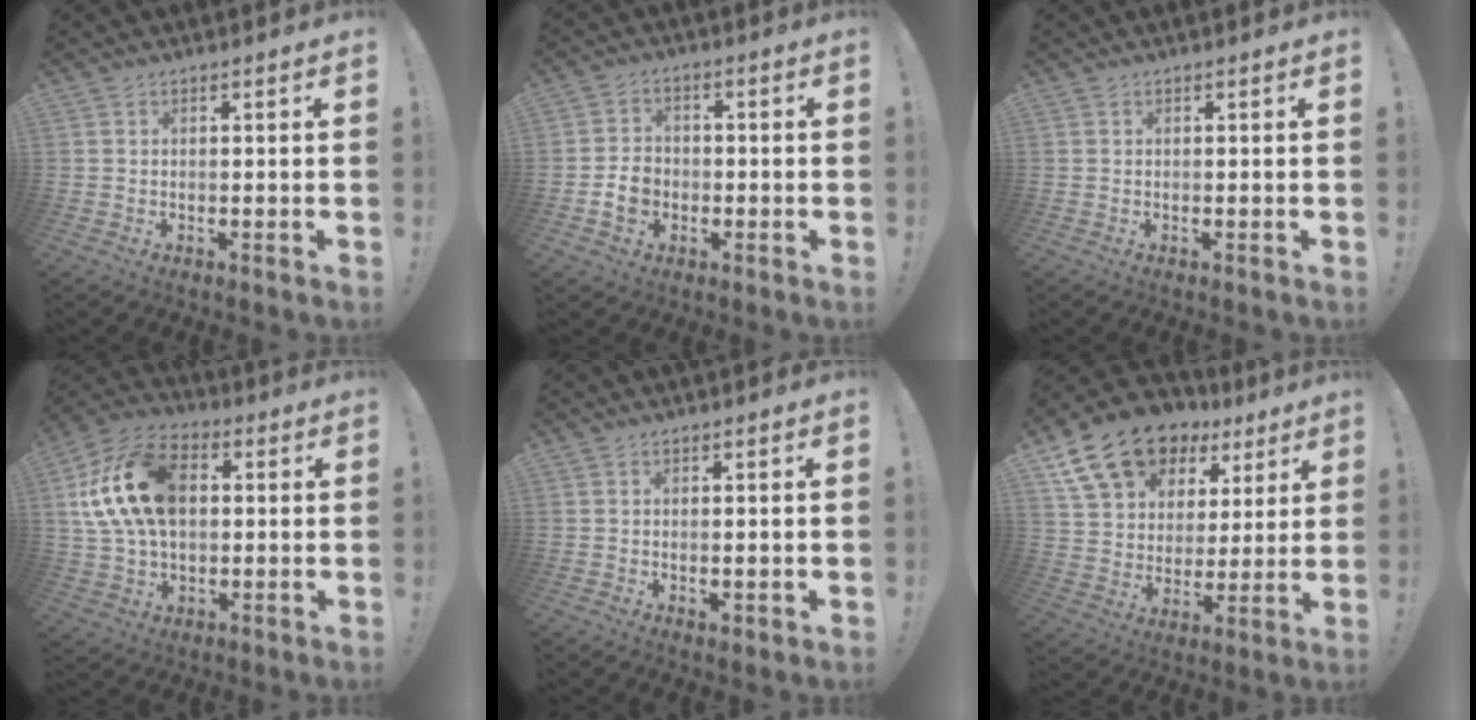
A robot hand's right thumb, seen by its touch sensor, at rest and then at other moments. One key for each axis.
{"total": 6.7, "fx": -2.1, "fy": 5.5, "fz": 3.3, "tx": -0.054, "ty": 0.015, "tz": -0.037}
{"total": 0.0}
{"total": 20.2, "fx": 3.9, "fy": 13.7, "fz": 14.3, "tx": -0.248, "ty": 0.001, "tz": 0.072}
{"total": 1.2, "fx": 0.1, "fy": 0.4, "fz": 1.1, "tx": -0.014, "ty": -0.001, "tz": 0.002}
{"total": 17.5, "fx": 10.9, "fy": 11.1, "fz": 7.9, "tx": -0.131, "ty": -0.060, "tz": 0.206}